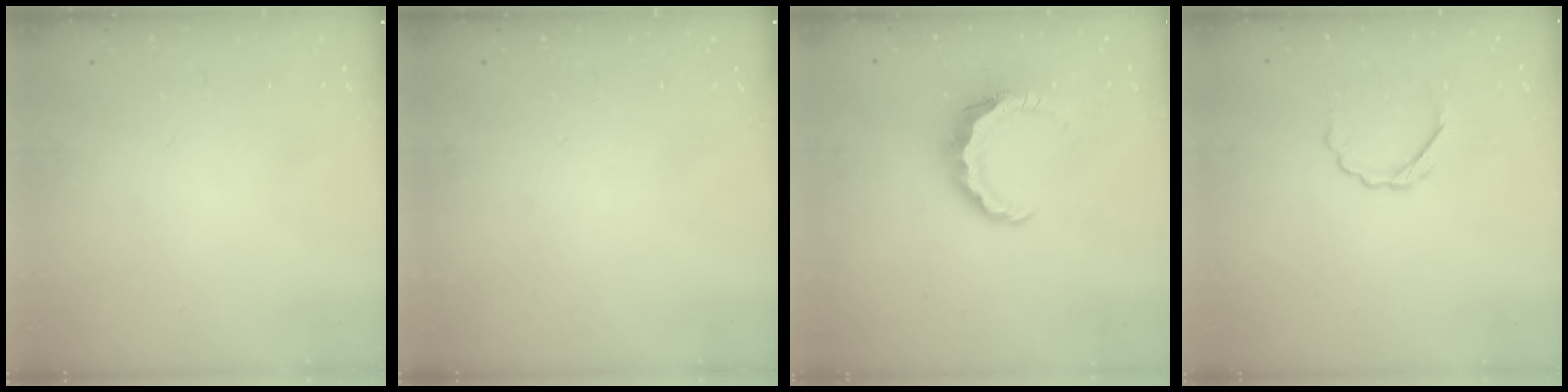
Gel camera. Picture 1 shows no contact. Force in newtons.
{"total": 0.0}
{"total": 8.0, "press": 7.9, "slide": 1.1}
{"total": 4.5, "press": 4.4, "slide": 0.8}